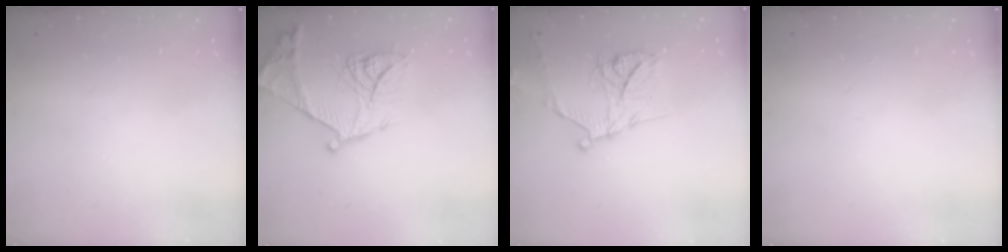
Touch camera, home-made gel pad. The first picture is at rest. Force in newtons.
{"total": 18.9, "press": 18.8, "slide": 1.8}
{"total": 16.1, "press": 16.1, "slide": 1.3}
{"total": 0.0}